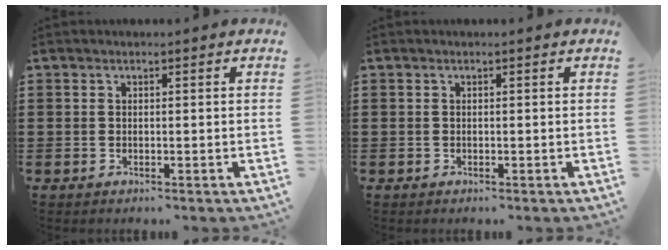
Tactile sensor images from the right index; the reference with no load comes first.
{"total": 0.0}